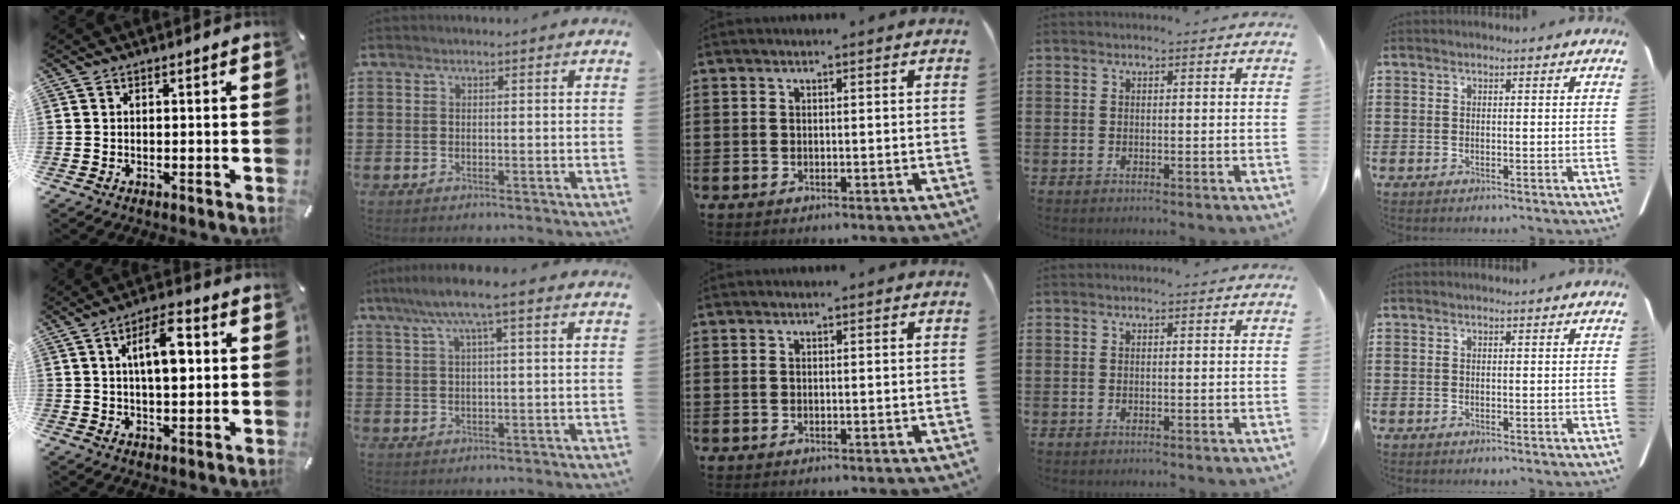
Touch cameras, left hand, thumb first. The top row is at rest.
{"thumb": {"total": 9.7, "force": [2.0, 4.1, 8.5], "torque": [-0.139, -0.003, 0.026]}, "index": {"total": 5.7, "force": [2.6, 0.6, 5.0], "torque": [-0.105, 0.006, 0.041]}}